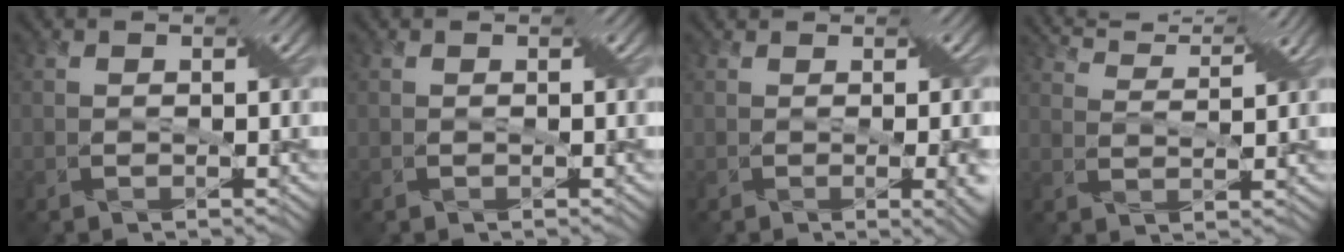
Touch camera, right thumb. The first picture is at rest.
{"total": 0.0}
{"total": 4.0, "force": [-0.1, 1.5, 3.7], "torque": [-0.051, -0.008, 0.001]}
{"total": 6.1, "force": [5.8, -0.5, 1.9], "torque": [-0.065, 0.005, 0.103]}